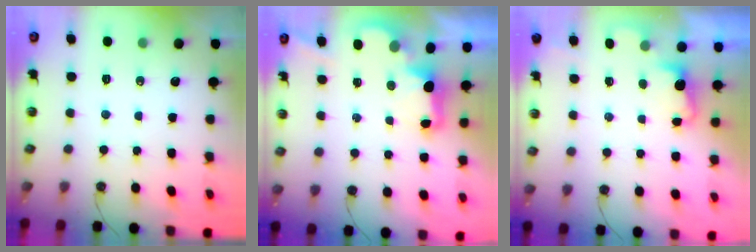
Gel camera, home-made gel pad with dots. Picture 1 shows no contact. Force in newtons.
{"total": 3.0, "press": 2.9, "slide": 0.6}
{"total": 1.8, "press": 1.5, "slide": 0.9}